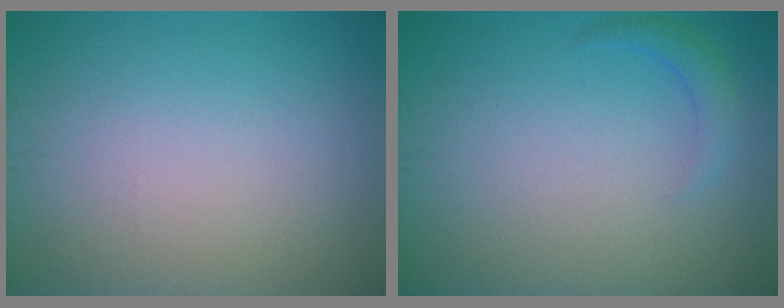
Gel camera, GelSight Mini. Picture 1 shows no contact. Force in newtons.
{"total": 1.4, "press": 1.4, "slide": 0.1}